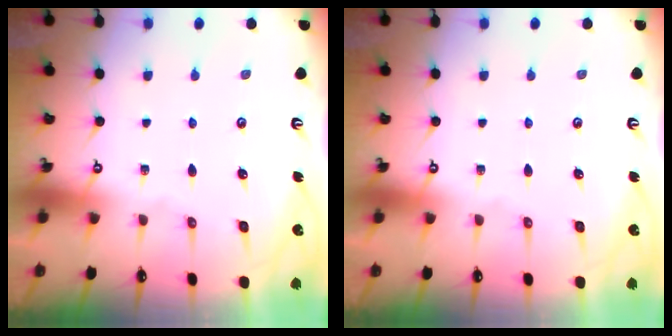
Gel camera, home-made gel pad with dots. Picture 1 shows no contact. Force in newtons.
{"total": 0.0}